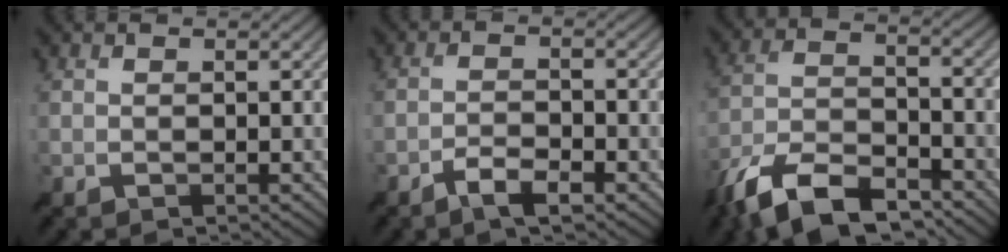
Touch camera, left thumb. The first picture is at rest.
{"total": 3.2, "force": [-2.2, 0.7, 2.3], "torque": [-0.049, 0.006, -0.044]}
{"total": 12.4, "force": [-8.9, 4.7, 7.2], "torque": [-0.147, -0.004, -0.183]}